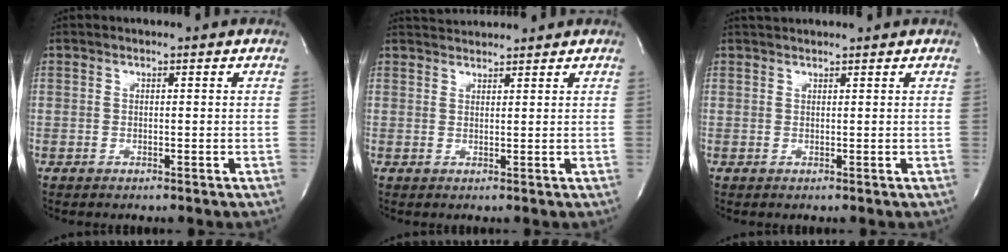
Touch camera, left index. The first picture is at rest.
{"total": 3.5, "force": [3.5, 0.1, 0.2], "torque": [-0.010, 0.026, 0.063]}
{"total": 3.3, "force": [3.2, 0.1, 0.9], "torque": [-0.012, 0.031, 0.050]}